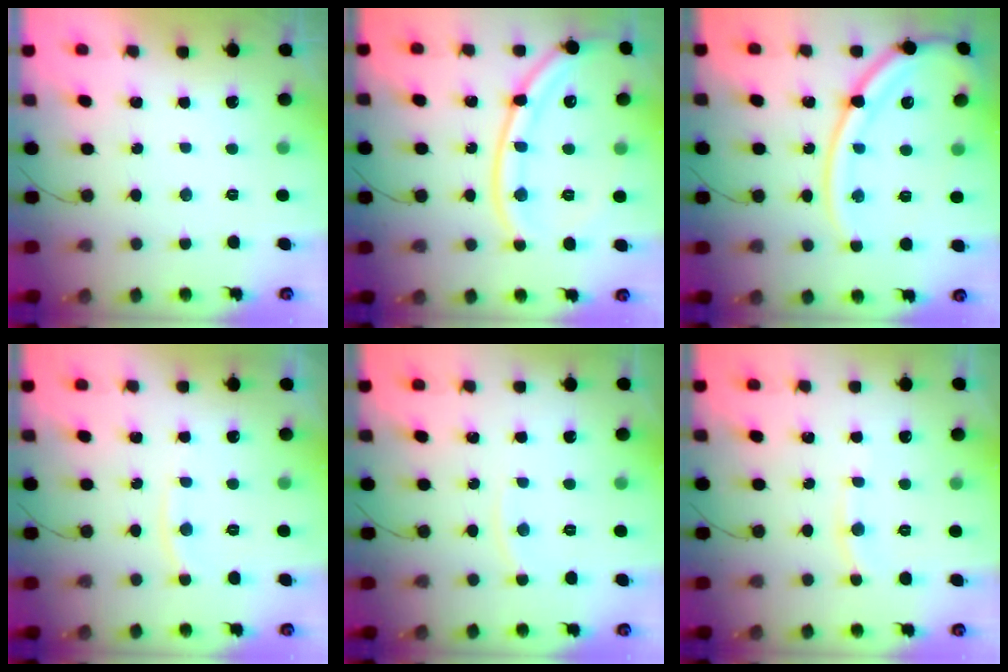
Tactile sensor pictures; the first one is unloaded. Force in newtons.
{"total": 16.5, "press": 16.4, "slide": 1.1}
{"total": 17.2, "press": 17.1, "slide": 1.8}
{"total": 6.3, "press": 6.2, "slide": 1.0}
{"total": 2.9, "press": 2.8, "slide": 0.4}
{"total": 4.6, "press": 4.6, "slide": 0.1}